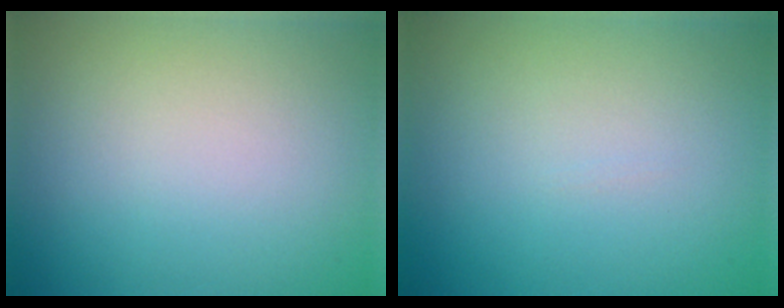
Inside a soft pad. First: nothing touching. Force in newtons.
{"total": 0.0}